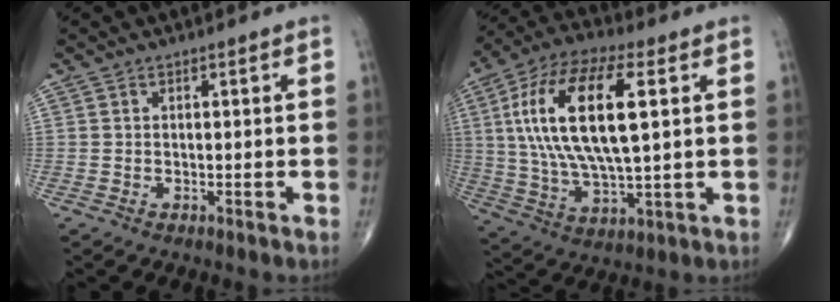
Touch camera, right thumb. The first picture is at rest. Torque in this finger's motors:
{"motor_torque": [0.62, 4.39, 2.18, 0.59, 0.74]}